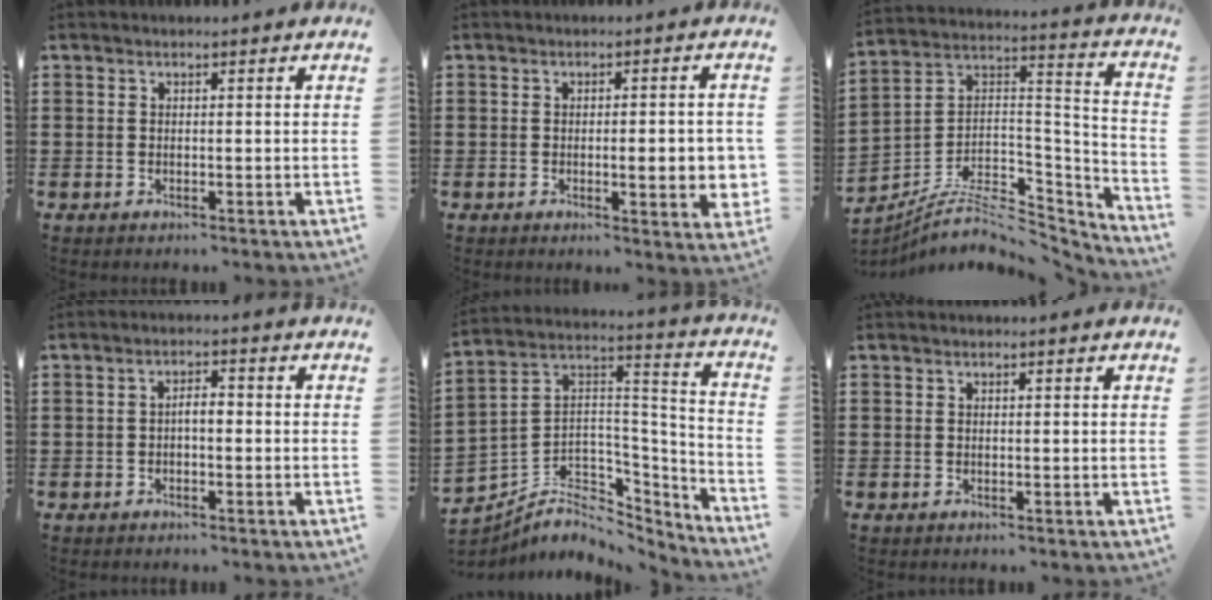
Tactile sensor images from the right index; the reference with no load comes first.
{"total": 5.4, "force": [-0.7, 1.1, 5.3], "torque": [-0.070, -0.010, -0.014]}
{"total": 7.4, "force": [-5.7, 3.4, 3.3], "torque": [-0.068, 0.004, -0.111]}
{"total": 2.3, "force": [-0.5, 0.8, 2.1], "torque": [-0.039, 0.005, -0.011]}
{"total": 6.8, "force": [-3.5, 5.2, 2.6], "torque": [-0.072, -0.011, -0.064]}
{"total": 0.0}